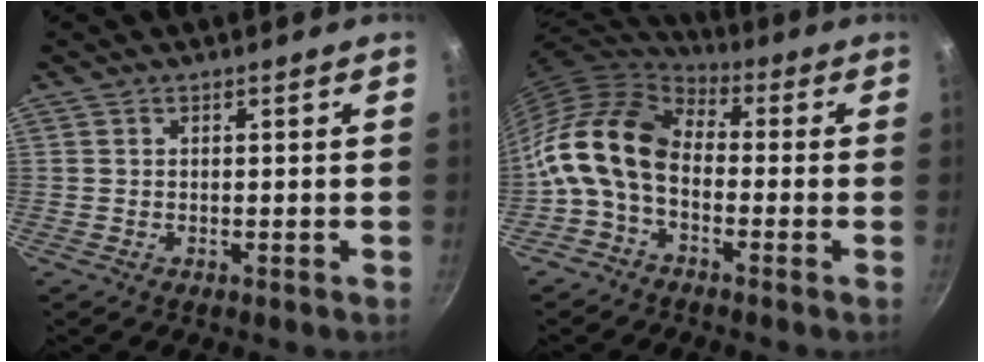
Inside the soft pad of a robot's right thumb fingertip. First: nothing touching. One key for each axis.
{"total": 14.1, "fx": -2.0, "fy": 9.1, "fz": 10.5, "tx": -0.185, "ty": 0.033, "tz": -0.060}